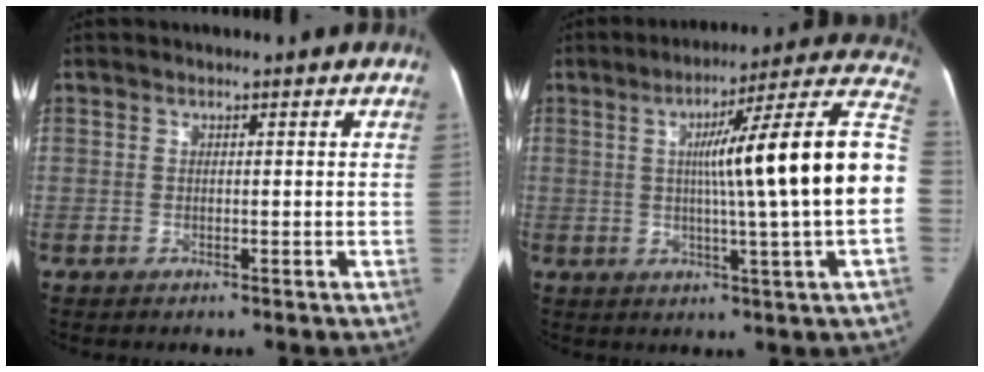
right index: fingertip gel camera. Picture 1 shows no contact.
{"total": 20.1, "force": [1.0, -1.4, 20.1], "torque": [-0.251, 0.025, 0.002]}